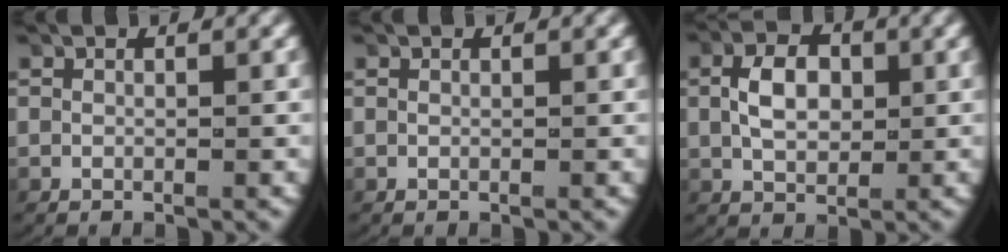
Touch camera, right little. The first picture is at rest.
{"total": 0.0}
{"total": 3.7, "force": [0.3, 2.3, 2.8], "torque": [-0.049, 0.000, 0.007]}